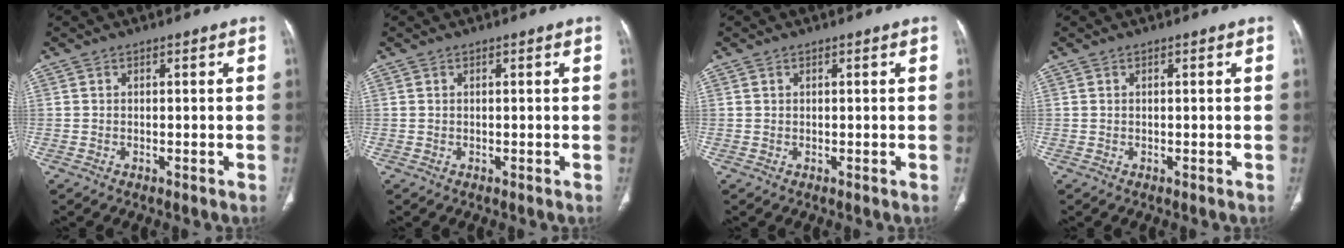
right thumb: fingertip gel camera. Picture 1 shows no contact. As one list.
[{"total": 0.0}, {"total": 0.0}, {"total": 0.0}]